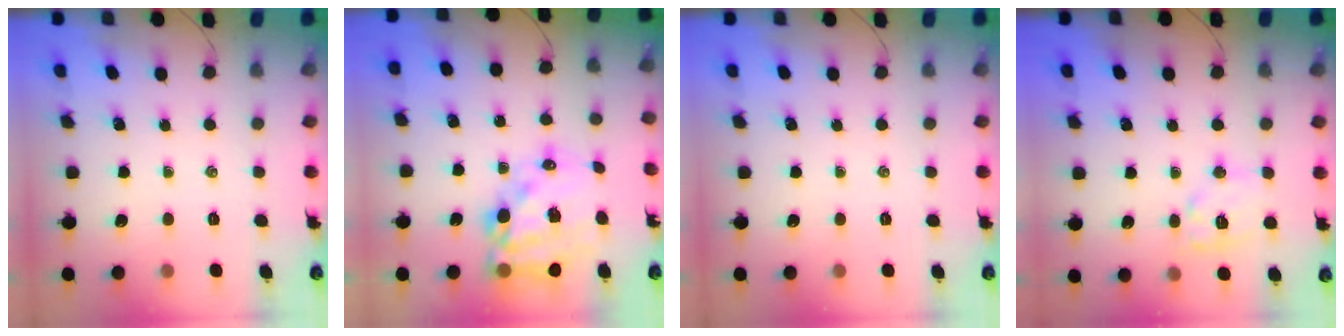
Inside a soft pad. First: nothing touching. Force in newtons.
{"total": 17.9, "press": 17.5, "slide": 4.1}
{"total": 0.0}
{"total": 10.1, "press": 10.1, "slide": 0.9}